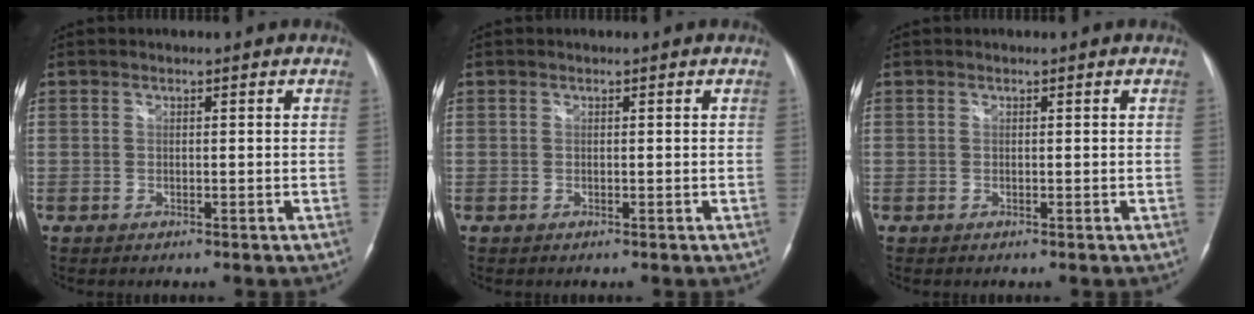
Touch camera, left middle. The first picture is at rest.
{"total": 0.0}
{"total": 0.0}